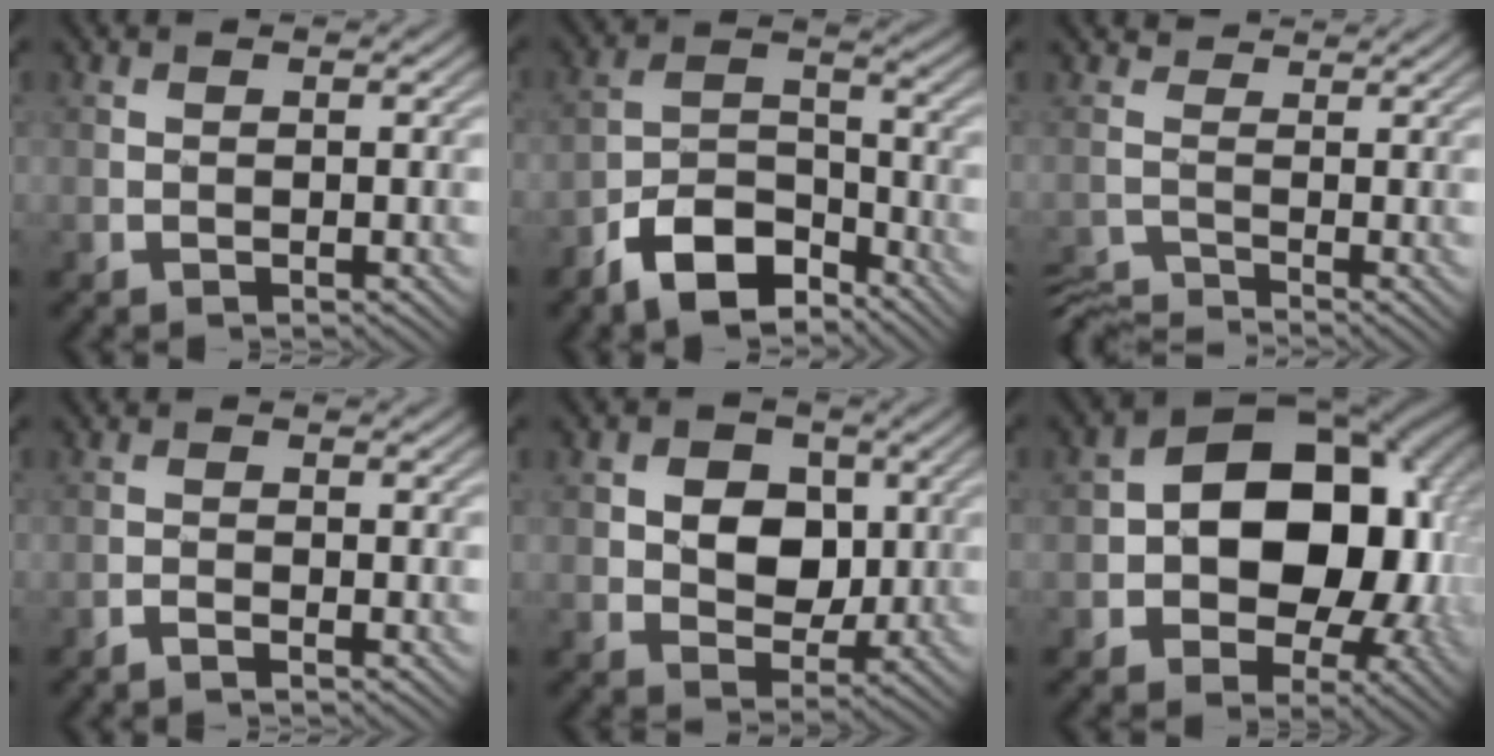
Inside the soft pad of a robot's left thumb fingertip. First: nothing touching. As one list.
[{"total": 9.5, "force": [-6.8, 4.4, 5.0], "torque": [-0.087, -0.004, -0.139]}, {"total": 3.2, "force": [-2.6, 1.4, 1.2], "torque": [-0.036, -0.016, -0.061]}, {"total": 1.1, "force": [-1.0, 0.0, 0.6], "torque": [-0.010, 0.000, -0.024]}, {"total": 6.7, "force": [0.9, 5.3, 3.9], "torque": [-0.078, 0.001, 0.008]}, {"total": 15.3, "force": [-0.5, 10.6, 11.0], "torque": [-0.145, 0.000, -0.010]}]